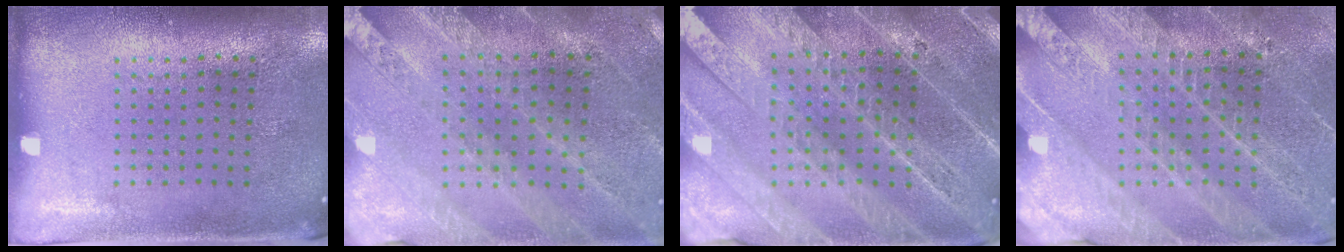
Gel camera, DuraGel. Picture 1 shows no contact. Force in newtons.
{"total": 1.0, "press": 1.0, "slide": 0.3}
{"total": 4.7, "press": 4.1, "slide": 2.3}
{"total": 3.2, "press": 3.1, "slide": 1.1}